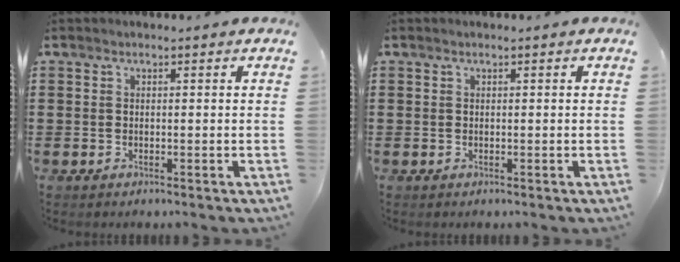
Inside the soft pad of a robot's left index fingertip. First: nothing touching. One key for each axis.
{"total": 0.0}